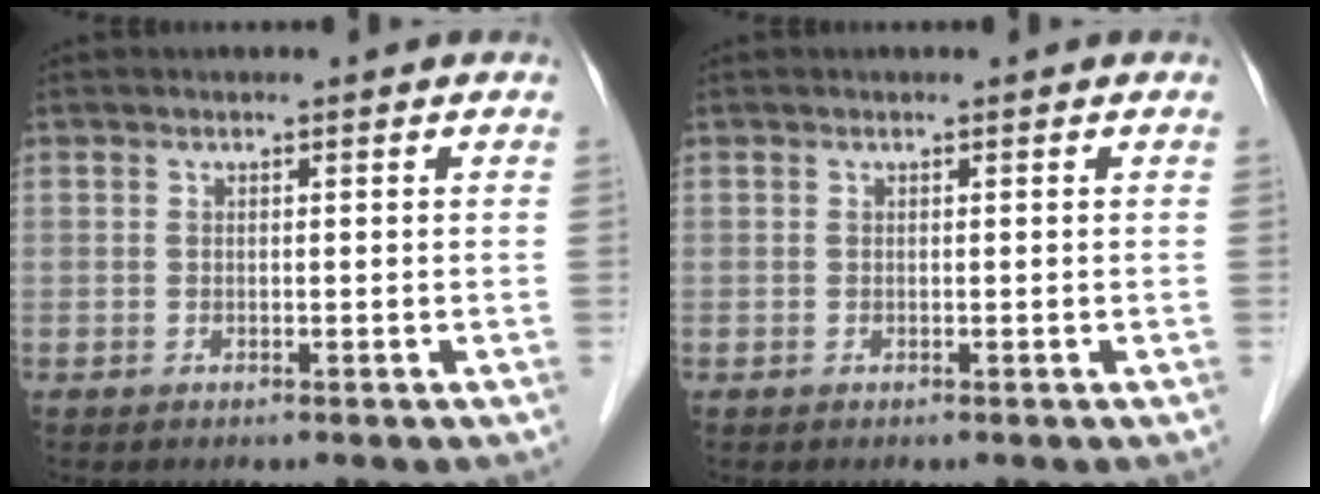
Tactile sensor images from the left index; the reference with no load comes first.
{"total": 0.0}